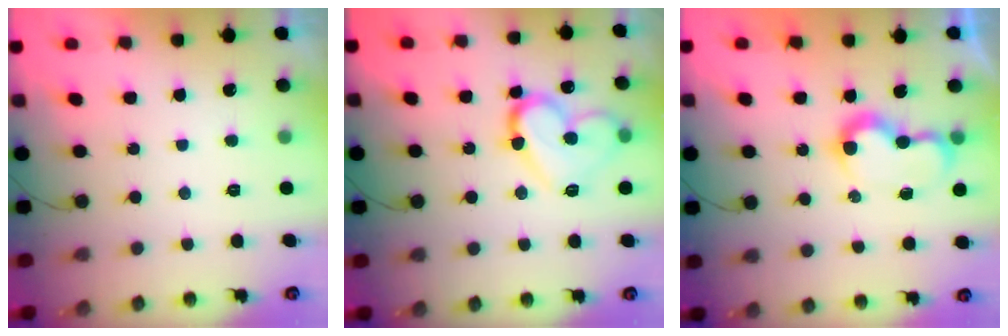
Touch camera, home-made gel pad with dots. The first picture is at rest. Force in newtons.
{"total": 13.5, "press": 13.4, "slide": 1.3}
{"total": 7.2, "press": 7.2, "slide": 0.7}